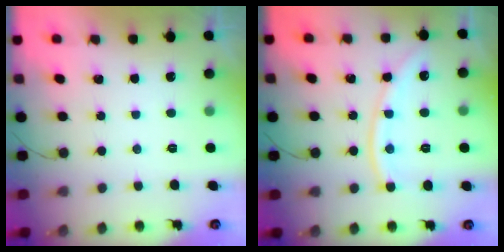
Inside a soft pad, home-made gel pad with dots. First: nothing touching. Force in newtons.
{"total": 11.3, "press": 11.2, "slide": 1.5}